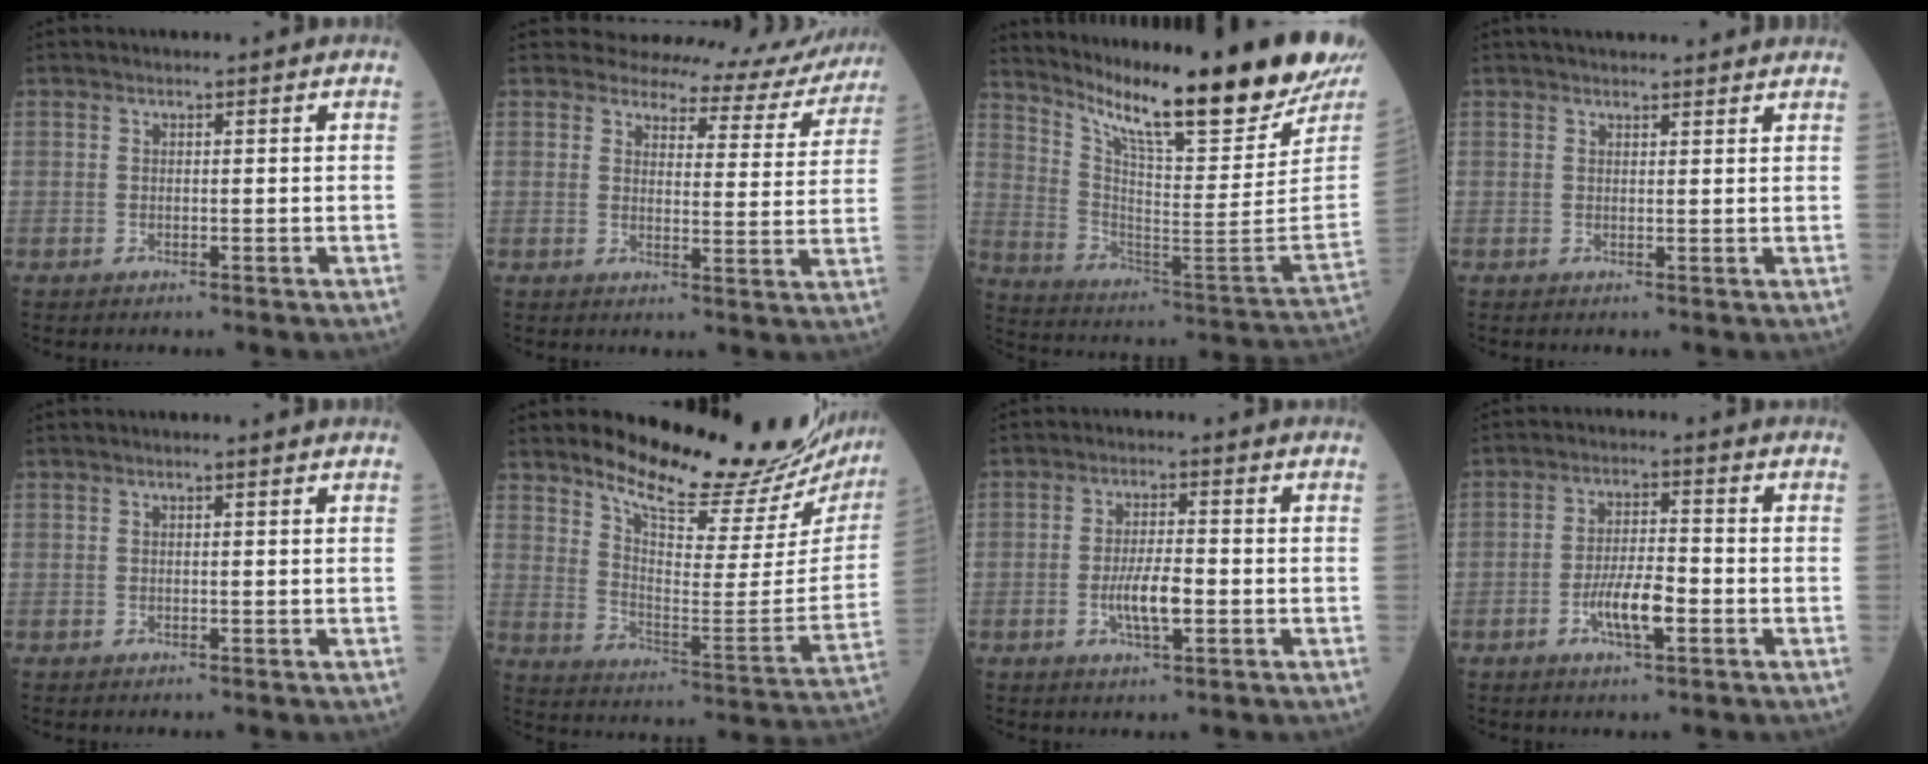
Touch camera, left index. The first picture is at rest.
{"total": 12.5, "force": [12.1, 3.1, 0.9], "torque": [0.012, -0.039, 0.116]}
{"total": 23.0, "force": [19.1, 0.8, 12.9], "torque": [-0.223, -0.066, 0.294]}
{"total": 8.5, "force": [7.7, 1.4, 3.2], "torque": [-0.038, 0.029, 0.094]}
{"total": 0.6, "force": [0.5, -0.1, 0.4], "torque": [-0.011, 0.001, 0.009]}
{"total": 22.8, "force": [21.0, 3.0, 8.5], "torque": [-0.134, -0.099, 0.278]}
{"total": 5.3, "force": [-1.3, 1.2, 4.9], "torque": [-0.099, -0.003, -0.024]}
{"total": 6.0, "force": [-2.3, 1.3, 5.4], "torque": [-0.108, -0.002, -0.043]}